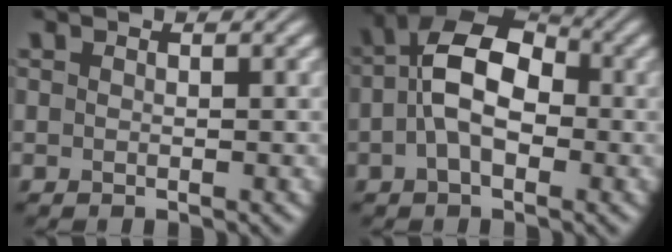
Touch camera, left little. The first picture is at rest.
{"total": 7.4, "force": [-0.5, 4.4, 6.0], "torque": [-0.112, 0.018, -0.023]}